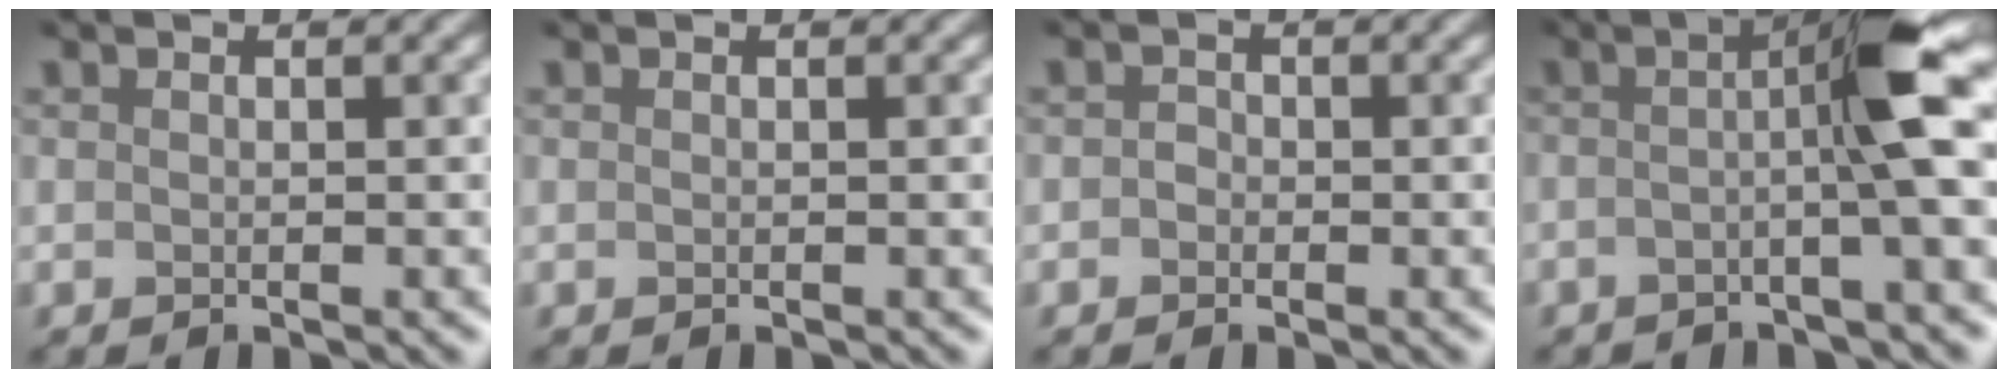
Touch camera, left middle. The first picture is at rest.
{"total": 0.0}
{"total": 0.8, "force": [-0.4, 0.2, -0.6], "torque": [0.002, -0.001, -0.006]}
{"total": 6.4, "force": [-0.4, 0.5, 6.3], "torque": [-0.092, 0.013, -0.021]}